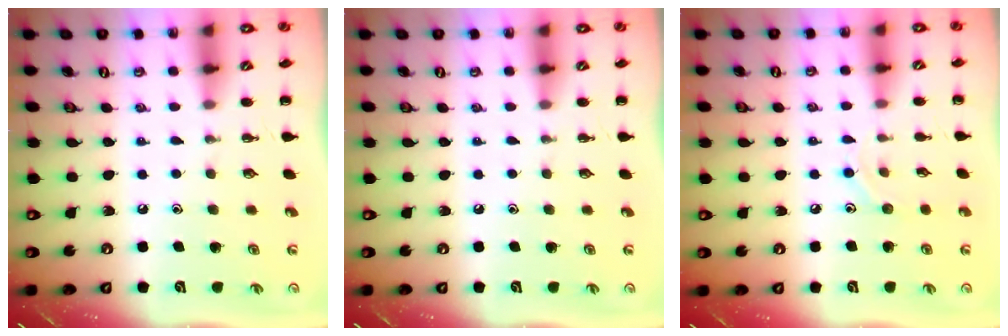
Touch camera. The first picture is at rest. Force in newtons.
{"total": 0.0}
{"total": 6.3, "press": 6.0, "slide": 1.7}